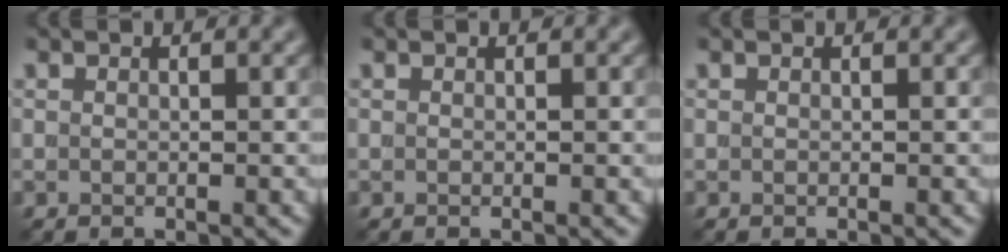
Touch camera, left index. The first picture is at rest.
{"total": 0.0}
{"total": 0.0}